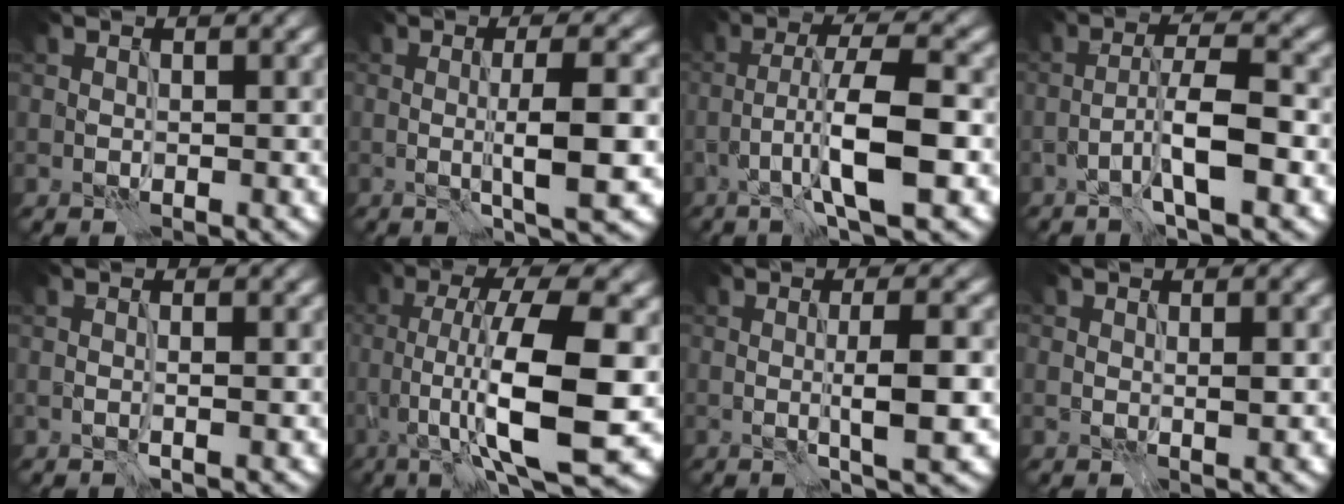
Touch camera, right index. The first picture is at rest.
{"total": 5.7, "force": [-0.6, 1.0, 5.6], "torque": [-0.080, 0.002, -0.009]}
{"total": 6.6, "force": [-2.1, 1.2, 6.1], "torque": [-0.100, 0.013, -0.040]}
{"total": 4.5, "force": [-2.0, 0.7, 4.0], "torque": [-0.069, 0.012, -0.041]}
{"total": 0.7, "force": [-0.2, 0.1, 0.6], "torque": [-0.009, 0.002, -0.008]}
{"total": 12.1, "force": [-1.6, 3.6, 11.5], "torque": [-0.182, 0.000, -0.029]}
{"total": 4.5, "force": [-0.5, 0.8, 4.4], "torque": [-0.064, 0.002, -0.008]}
{"total": 0.8, "force": [0.1, 0.3, 0.7], "torque": [-0.010, -0.002, 0.003]}